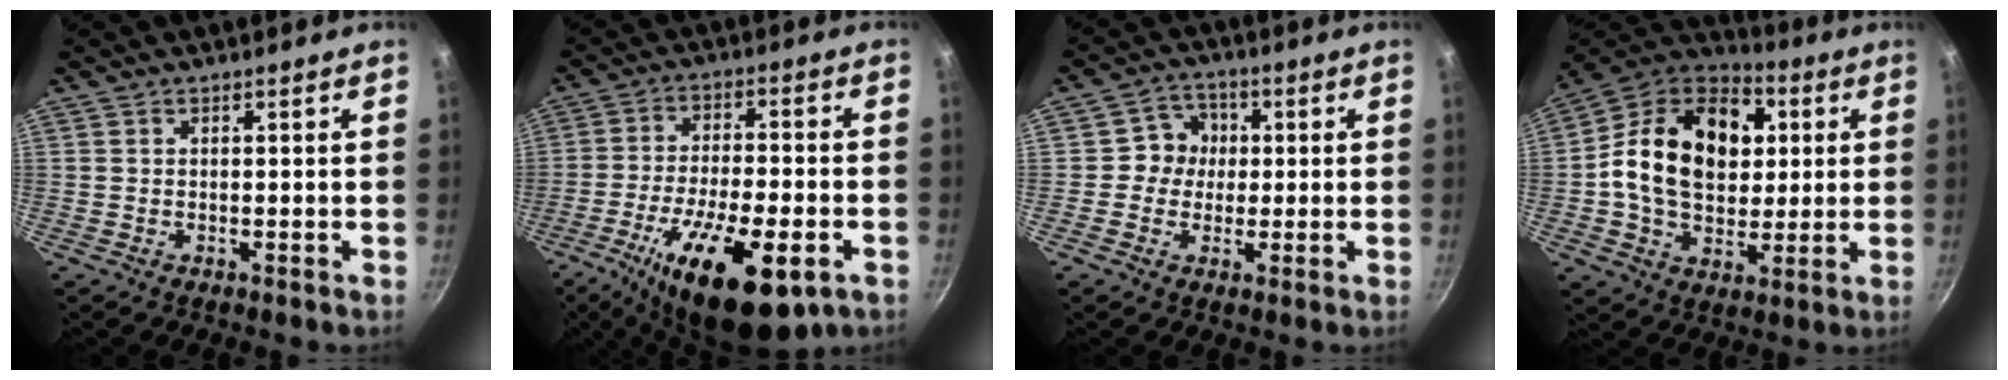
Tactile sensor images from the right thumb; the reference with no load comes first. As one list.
[{"total": 20.4, "force": [-9.1, 7.5, 16.7], "torque": [-0.267, 0.012, -0.144]}, {"total": 5.8, "force": [0.3, 5.6, 1.6], "torque": [0.016, 0.011, -0.008]}, {"total": 22.2, "force": [3.4, 16.0, 15.0], "torque": [-0.229, 0.019, 0.046]}]